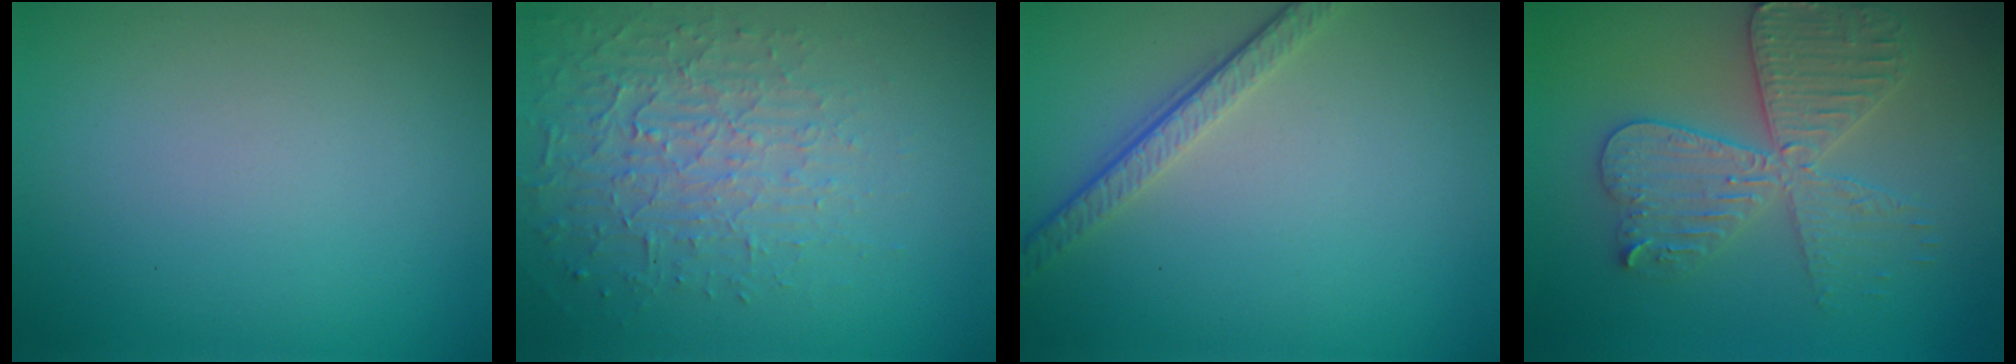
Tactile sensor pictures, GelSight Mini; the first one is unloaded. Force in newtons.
{"total": 3.7, "press": 3.2, "slide": 1.9}
{"total": 3.3, "press": 2.3, "slide": 2.3}
{"total": 5.5, "press": 5.5, "slide": 0.8}